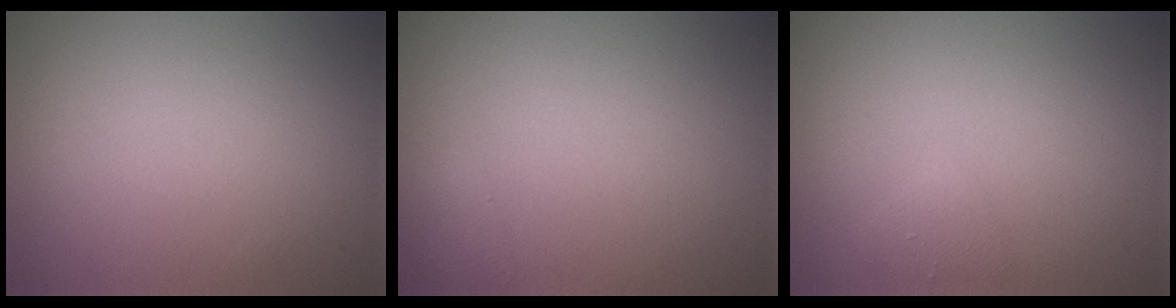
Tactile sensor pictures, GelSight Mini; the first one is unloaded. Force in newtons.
{"total": 0.8, "press": 0.8, "slide": 0.0}
{"total": 0.9, "press": 0.9, "slide": 0.0}